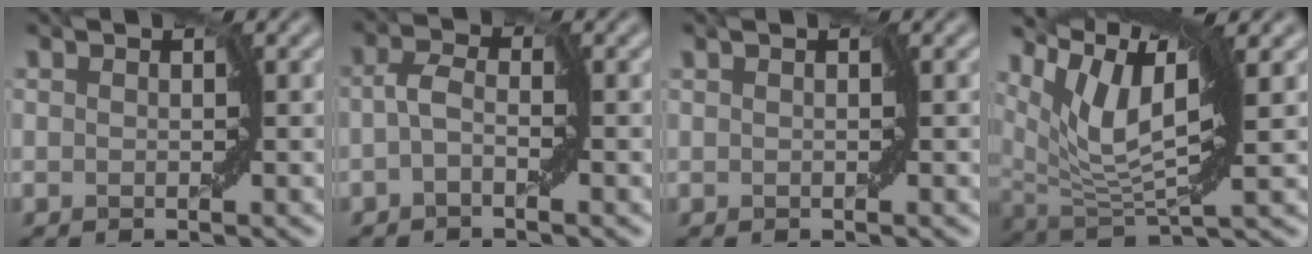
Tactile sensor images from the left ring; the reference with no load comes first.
{"total": 1.5, "force": [-0.5, 0.5, 1.3], "torque": [-0.031, 0.008, -0.017]}
{"total": 0.0}
{"total": 7.9, "force": [4.1, 1.9, 6.5], "torque": [-0.135, 0.001, 0.078]}